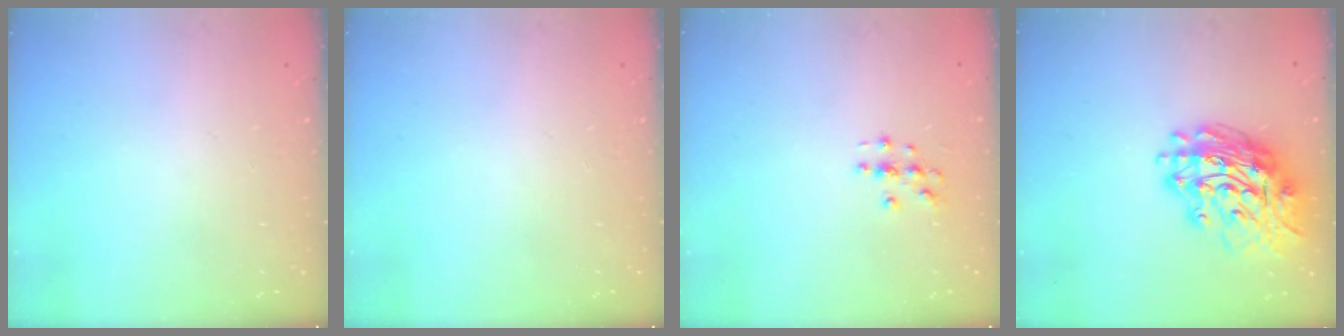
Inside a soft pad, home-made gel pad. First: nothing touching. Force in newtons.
{"total": 0.0}
{"total": 2.8, "press": 2.8, "slide": 0.3}
{"total": 17.2, "press": 17.1, "slide": 1.9}